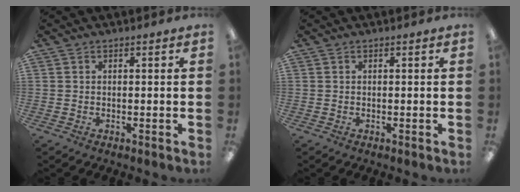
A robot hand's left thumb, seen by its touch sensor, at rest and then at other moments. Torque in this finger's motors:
{"motor_torque": [0.00, 0.01, -0.05, 0.03, 0.00]}